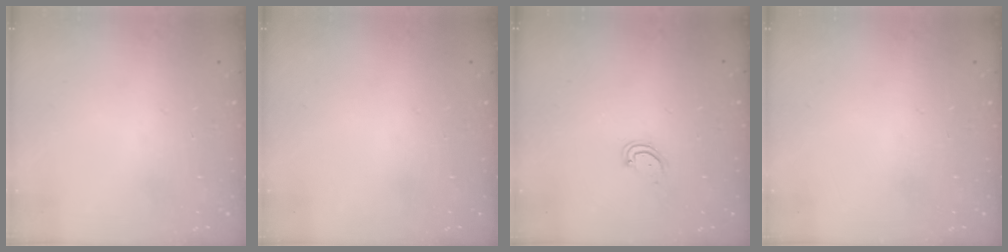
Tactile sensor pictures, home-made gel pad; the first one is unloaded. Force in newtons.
{"total": 0.0}
{"total": 3.7, "press": 3.7, "slide": 0.4}
{"total": 0.0}